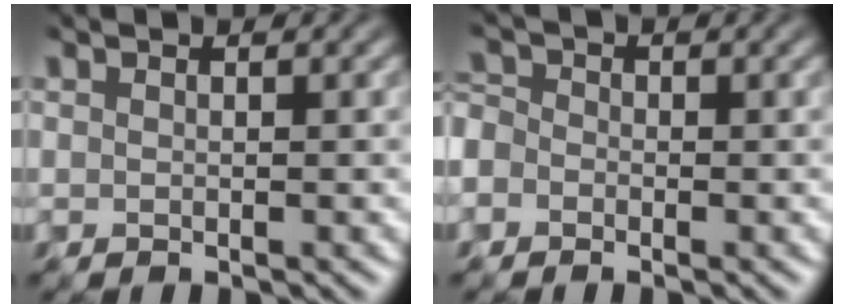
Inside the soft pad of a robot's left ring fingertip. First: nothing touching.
{"total": 2.5, "force": [-0.9, 2.2, 0.8], "torque": [-0.015, 0.015, -0.035]}